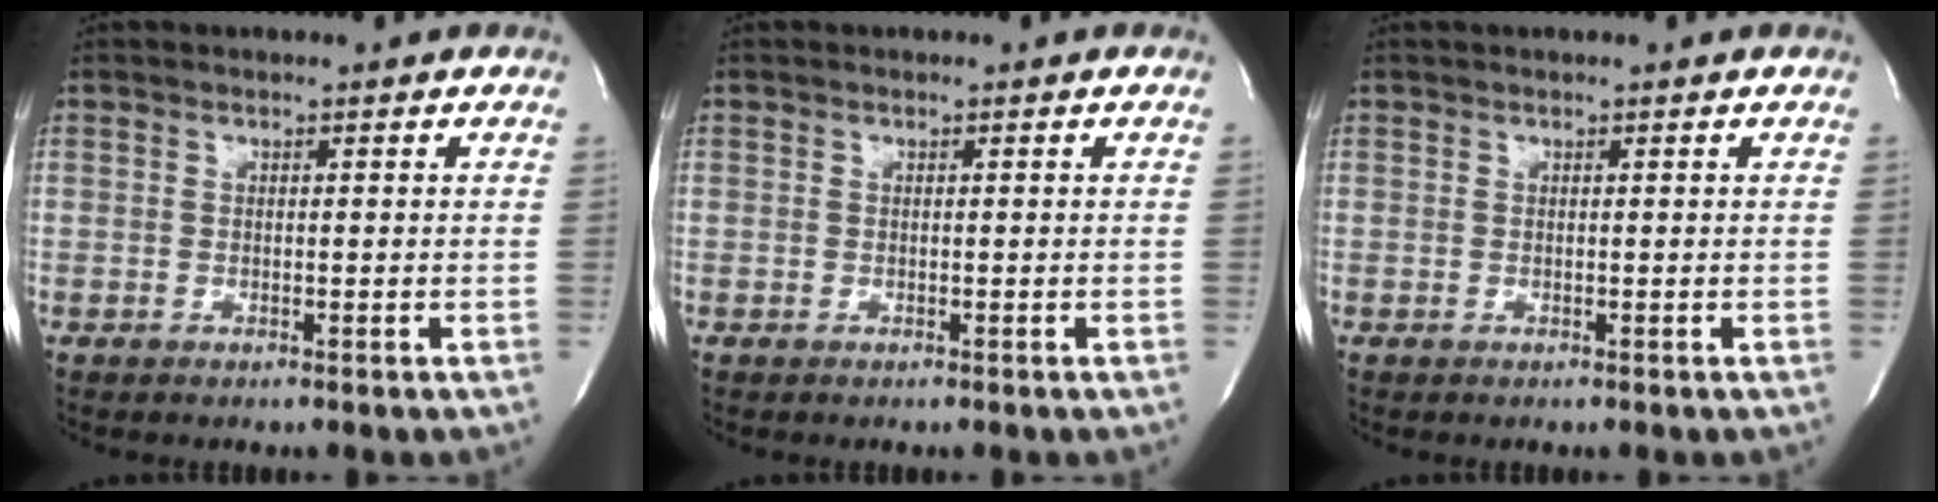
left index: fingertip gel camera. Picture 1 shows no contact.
{"total": 0.0}
{"total": 1.1, "force": [1.0, -0.1, 0.4], "torque": [-0.007, 0.011, 0.014]}